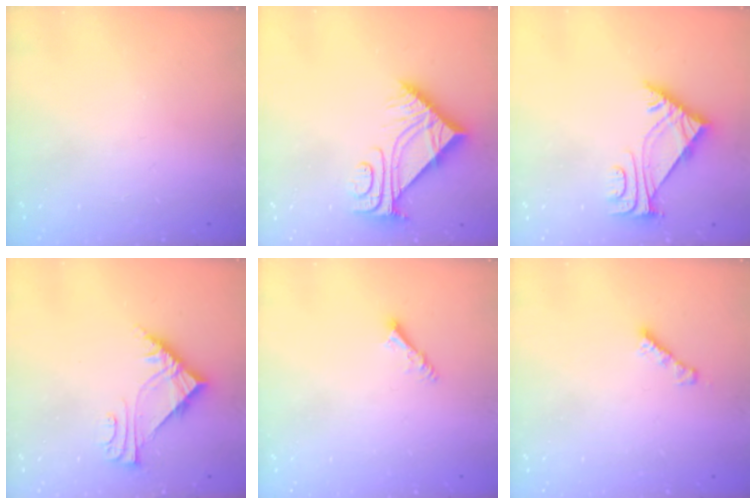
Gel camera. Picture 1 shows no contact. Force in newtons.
{"total": 9.0, "press": 8.9, "slide": 1.0}
{"total": 6.1, "press": 6.0, "slide": 1.1}
{"total": 7.0, "press": 7.0, "slide": 0.4}
{"total": 3.9, "press": 3.9, "slide": 0.3}
{"total": 2.7, "press": 2.7, "slide": 0.3}